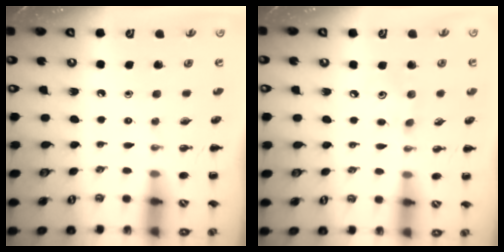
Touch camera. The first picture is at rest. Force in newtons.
{"total": 3.8, "press": 3.7, "slide": 0.7}